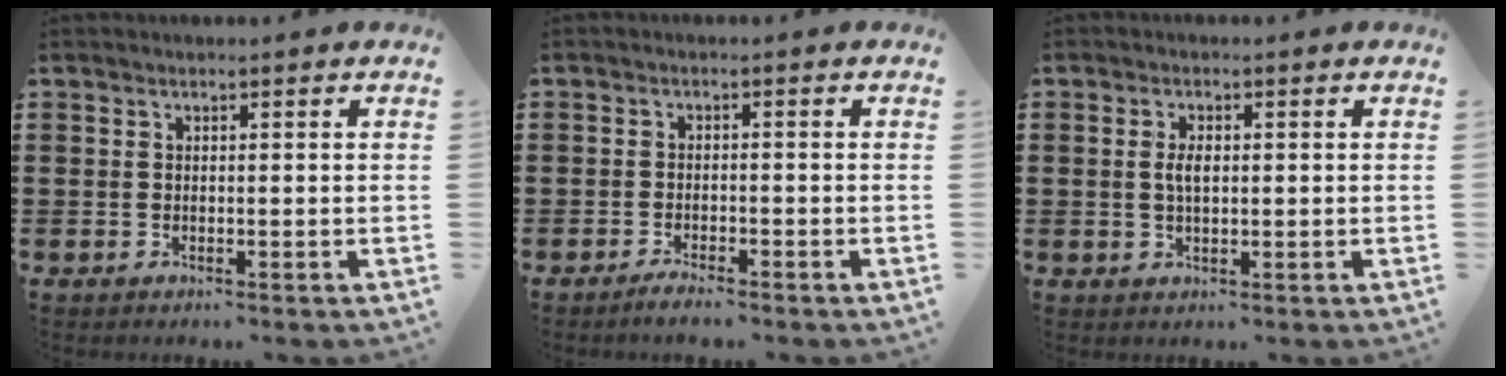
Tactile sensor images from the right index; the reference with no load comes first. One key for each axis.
{"total": 1.6, "fx": -1.6, "fy": 0.1, "fz": 0.4, "tx": -0.011, "ty": 0.001, "tz": -0.030}
{"total": 2.7, "fx": 0.2, "fy": 1.1, "fz": 2.4, "tx": -0.050, "ty": 0.005, "tz": 0.002}